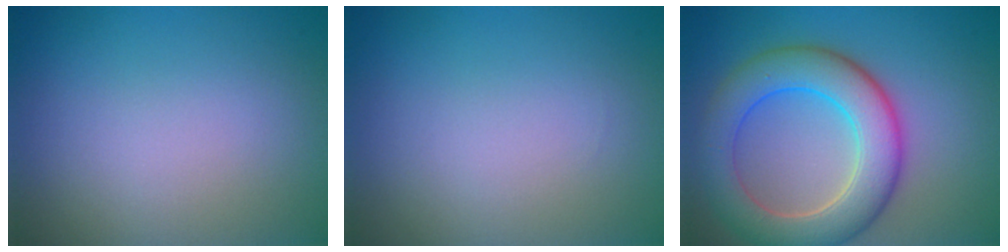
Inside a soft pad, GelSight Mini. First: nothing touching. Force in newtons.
{"total": 0.0}
{"total": 7.9, "press": 7.9, "slide": 0.5}